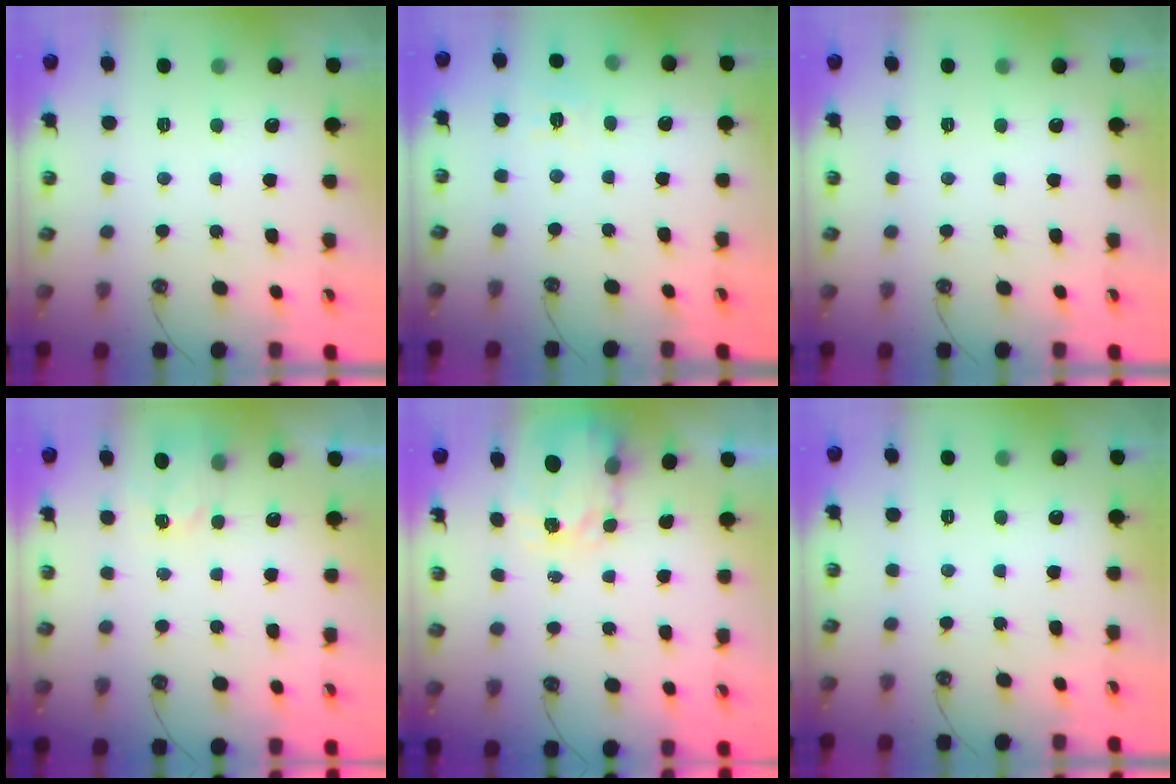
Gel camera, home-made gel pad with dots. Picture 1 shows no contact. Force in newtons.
{"total": 6.9, "press": 6.9, "slide": 0.7}
{"total": 0.0}
{"total": 2.7, "press": 2.7, "slide": 0.4}
{"total": 3.5, "press": 3.5, "slide": 0.4}
{"total": 0.0}